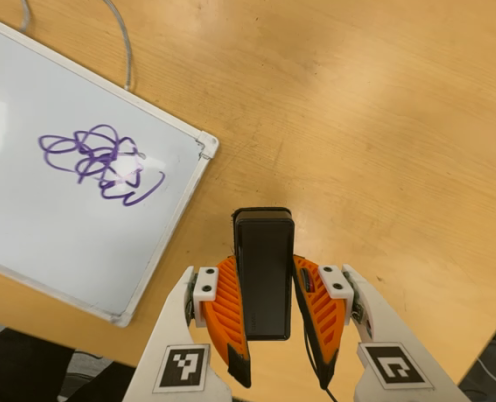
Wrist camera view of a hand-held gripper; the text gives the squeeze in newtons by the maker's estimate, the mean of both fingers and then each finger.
{"total": 4.6, "left": 3.4, "right": 5.8}